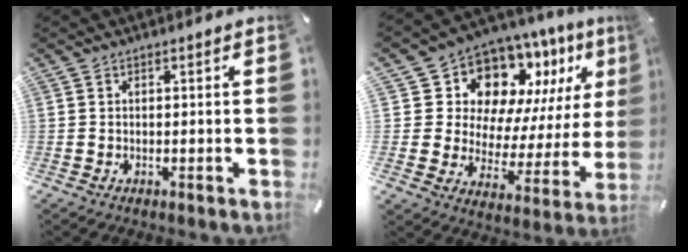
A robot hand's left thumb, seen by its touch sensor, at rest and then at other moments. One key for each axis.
{"total": 13.0, "fx": 10.0, "fy": 7.8, "fz": 2.9, "tx": -0.045, "ty": -0.113, "tz": 0.174}